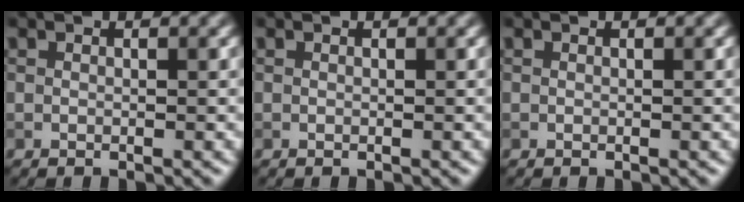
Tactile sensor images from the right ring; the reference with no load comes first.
{"total": 0.0}
{"total": 0.0}